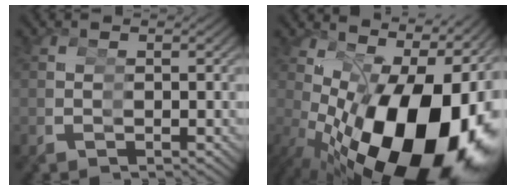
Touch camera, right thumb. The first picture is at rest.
{"total": 16.3, "force": [-2.0, 9.4, 13.2], "torque": [-0.257, -0.029, -0.003]}